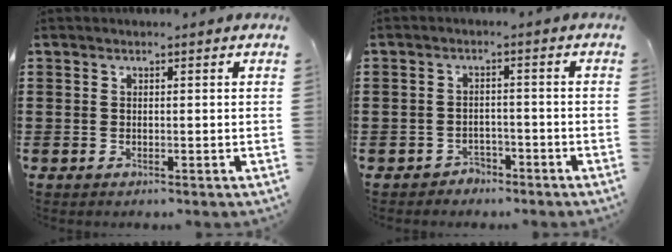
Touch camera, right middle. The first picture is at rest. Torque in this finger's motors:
{"motor_torque": [2.14, 0.00, -0.06, -0.03]}